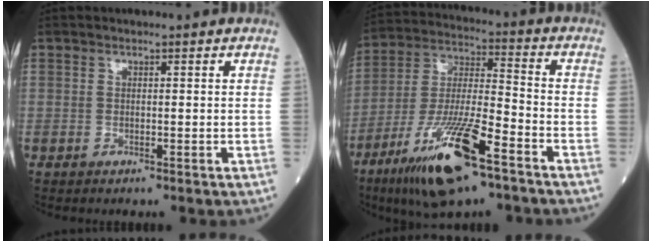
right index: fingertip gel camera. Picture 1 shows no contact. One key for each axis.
{"total": 16.8, "fx": -9.8, "fy": 2.7, "fz": 13.4, "tx": -0.275, "ty": -0.036, "tz": -0.178}